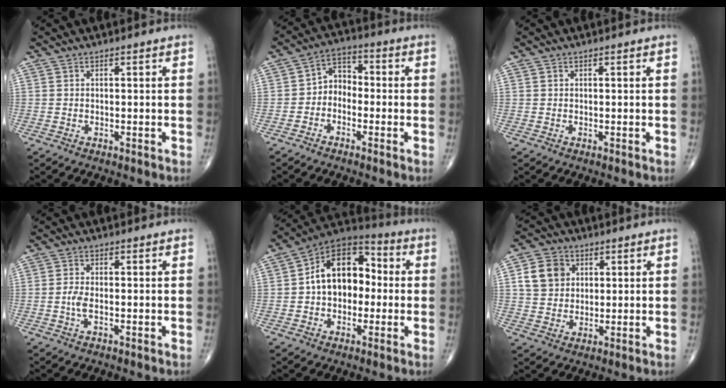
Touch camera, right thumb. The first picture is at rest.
{"total": 4.7, "force": [-1.5, 3.5, 2.7], "torque": [-0.023, 0.029, -0.042]}
{"total": 0.0}
{"total": 2.5, "force": [-0.6, 1.0, 2.2], "torque": [-0.055, 0.001, -0.013]}
{"total": 14.8, "force": [0.5, 10.1, 10.8], "torque": [-0.128, 0.042, -0.006]}
{"total": 8.1, "force": [2.4, 6.8, 3.7], "torque": [-0.044, -0.002, 0.043]}